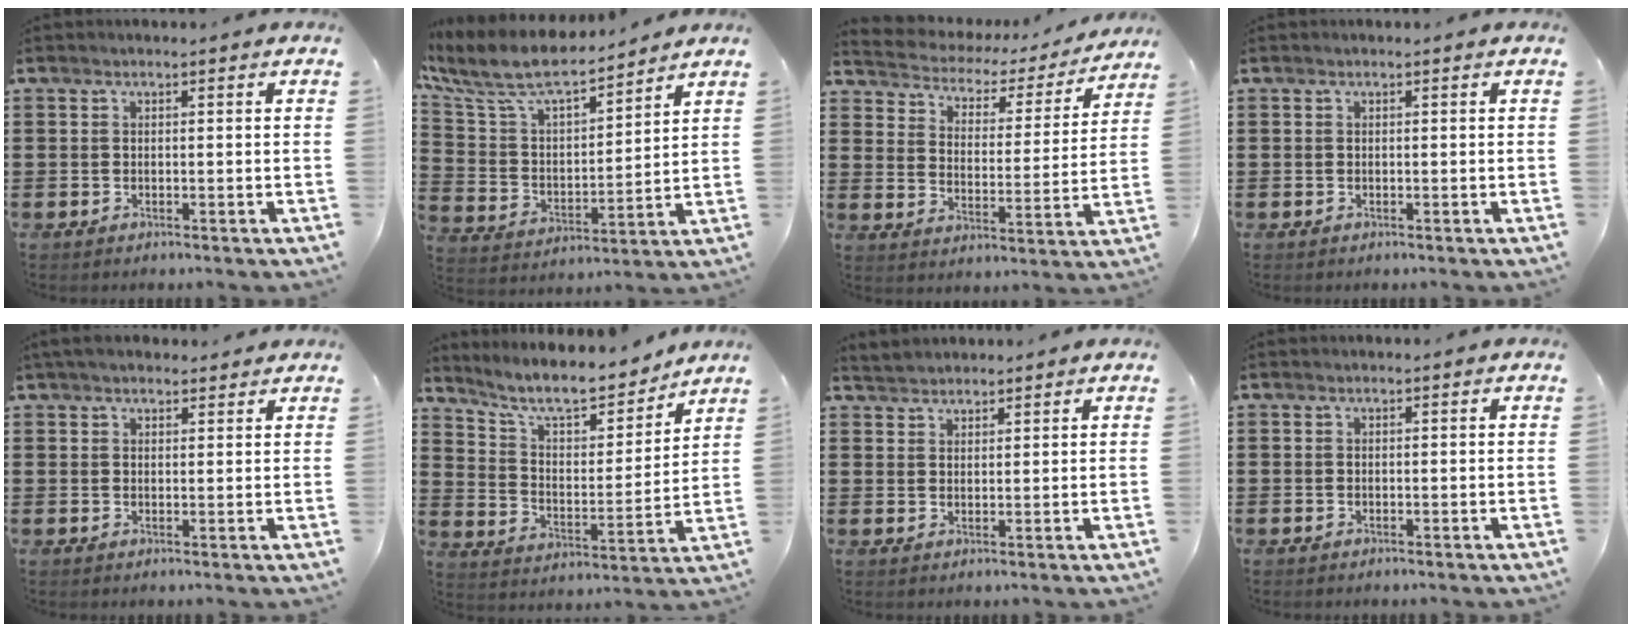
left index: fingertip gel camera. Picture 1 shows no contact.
{"total": 9.1, "force": [7.8, 2.2, 4.2], "torque": [-0.117, -0.044, 0.132]}
{"total": 2.8, "force": [2.5, 1.2, 0.2], "torque": [-0.025, -0.022, 0.032]}
{"total": 0.0}
{"total": 3.1, "force": [2.7, 0.9, 1.1], "torque": [-0.028, 0.003, 0.052]}
{"total": 9.2, "force": [8.2, 1.4, 3.9], "torque": [-0.102, -0.051, 0.139]}
{"total": 2.4, "force": [2.3, 0.5, -0.3], "torque": [-0.001, 0.000, 0.046]}
{"total": 0.0}